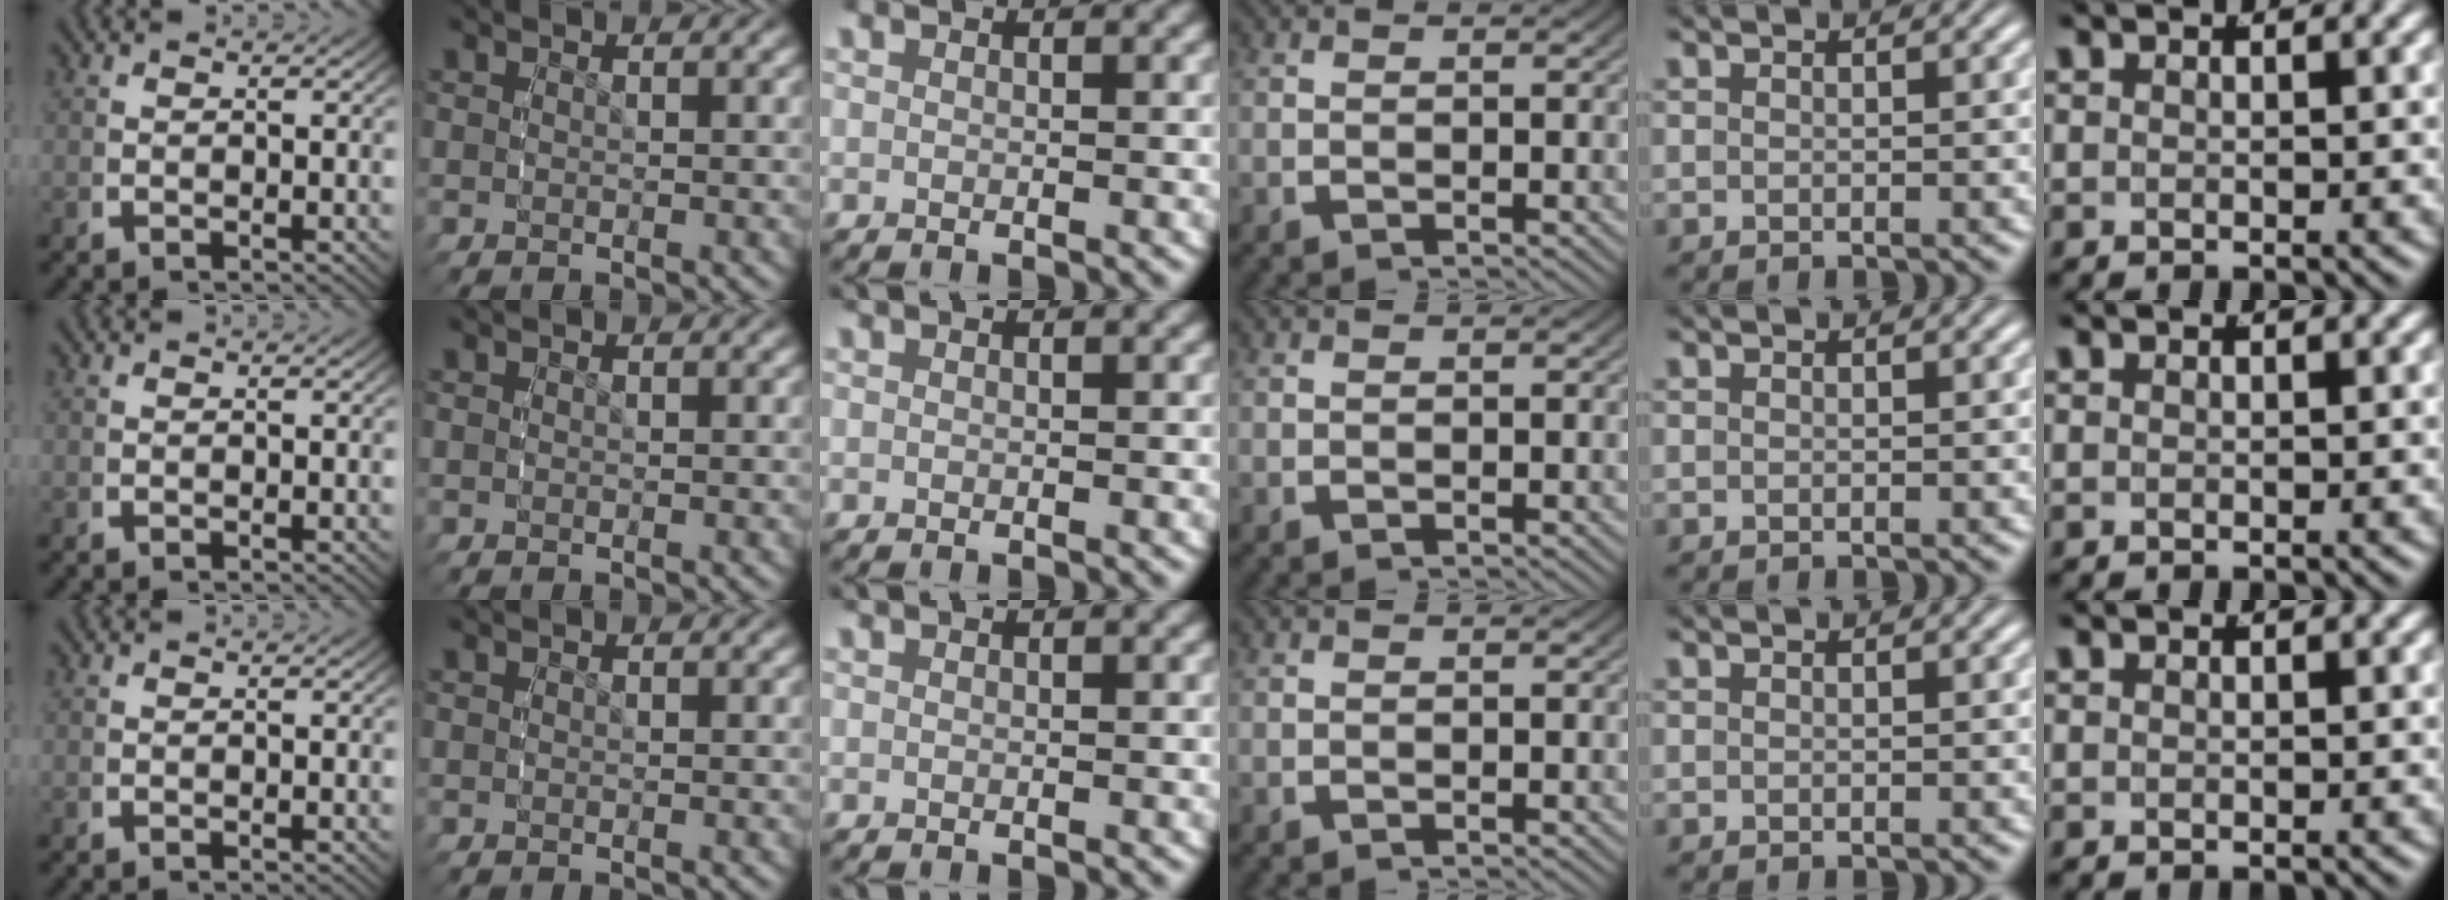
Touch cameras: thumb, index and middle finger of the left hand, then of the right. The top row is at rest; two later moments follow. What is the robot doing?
{"motion": "reach", "object": "backpack"}